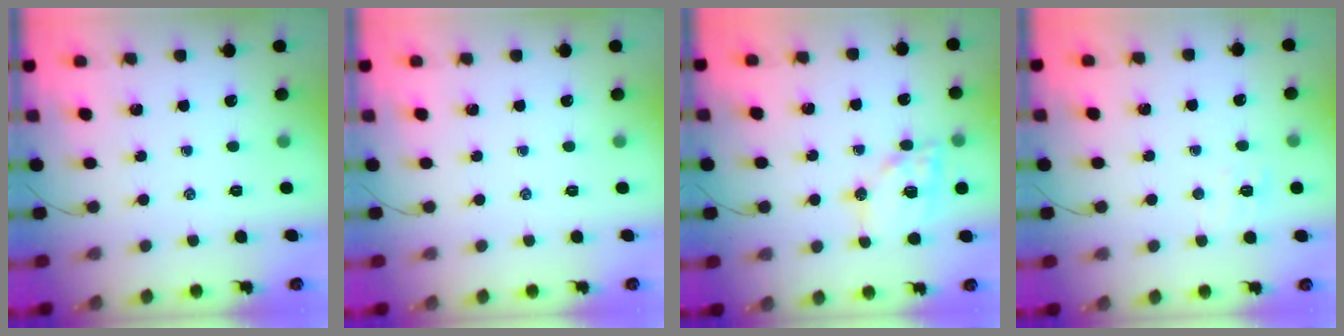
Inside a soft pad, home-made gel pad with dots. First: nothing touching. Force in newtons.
{"total": 0.0}
{"total": 14.6, "press": 14.4, "slide": 2.3}
{"total": 5.8, "press": 5.6, "slide": 1.4}